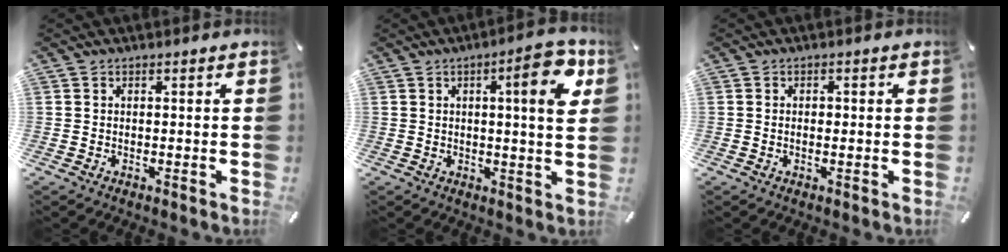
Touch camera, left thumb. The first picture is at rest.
{"total": 11.1, "force": [4.1, 2.2, 10.1], "torque": [-0.128, -0.019, 0.055]}
{"total": 1.0, "force": [-0.1, 0.5, 0.9], "torque": [-0.020, -0.002, -0.001]}